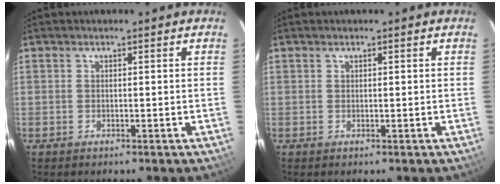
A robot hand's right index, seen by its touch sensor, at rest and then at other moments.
{"total": 0.0}